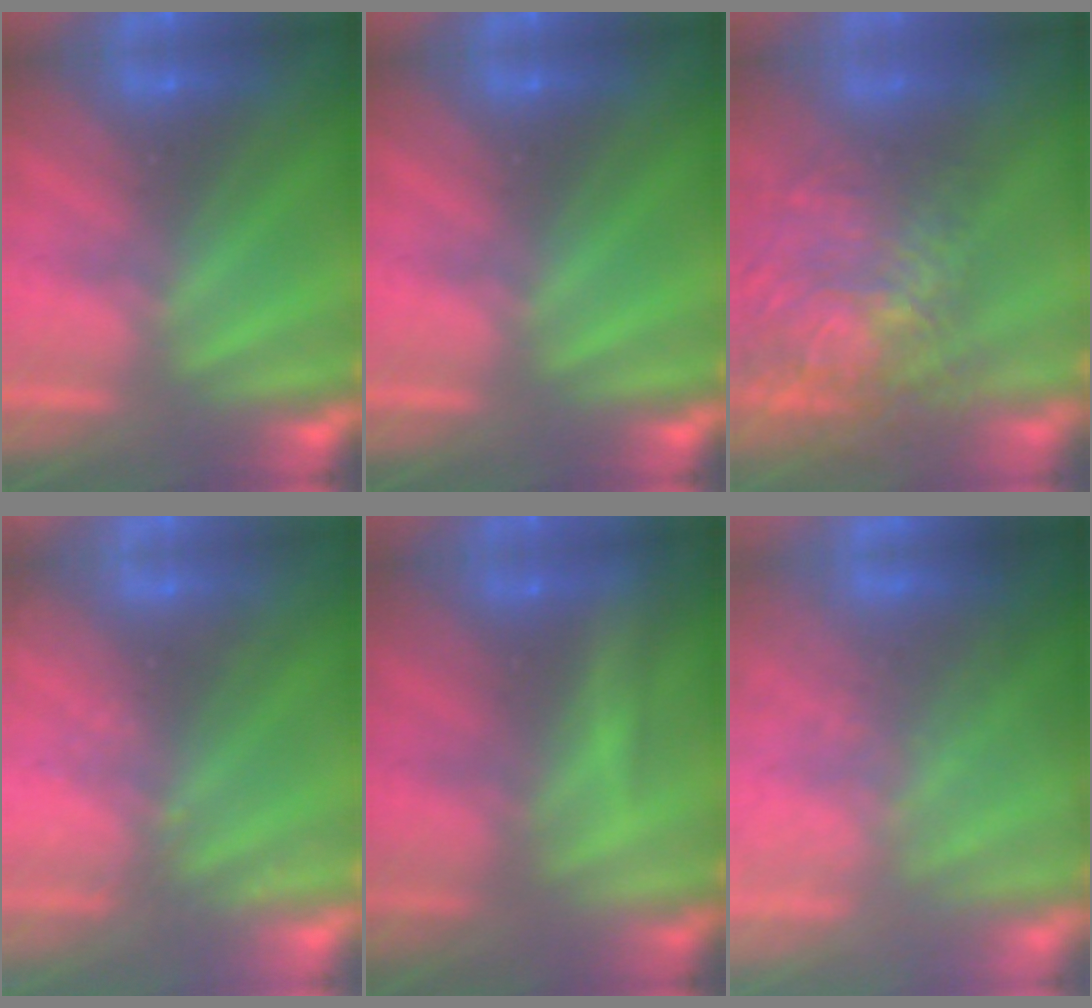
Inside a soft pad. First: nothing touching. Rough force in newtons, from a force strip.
{"total": 0.0}
{"total": 7.2}
{"total": 2.4}
{"total": 2.2}
{"total": 7.5}